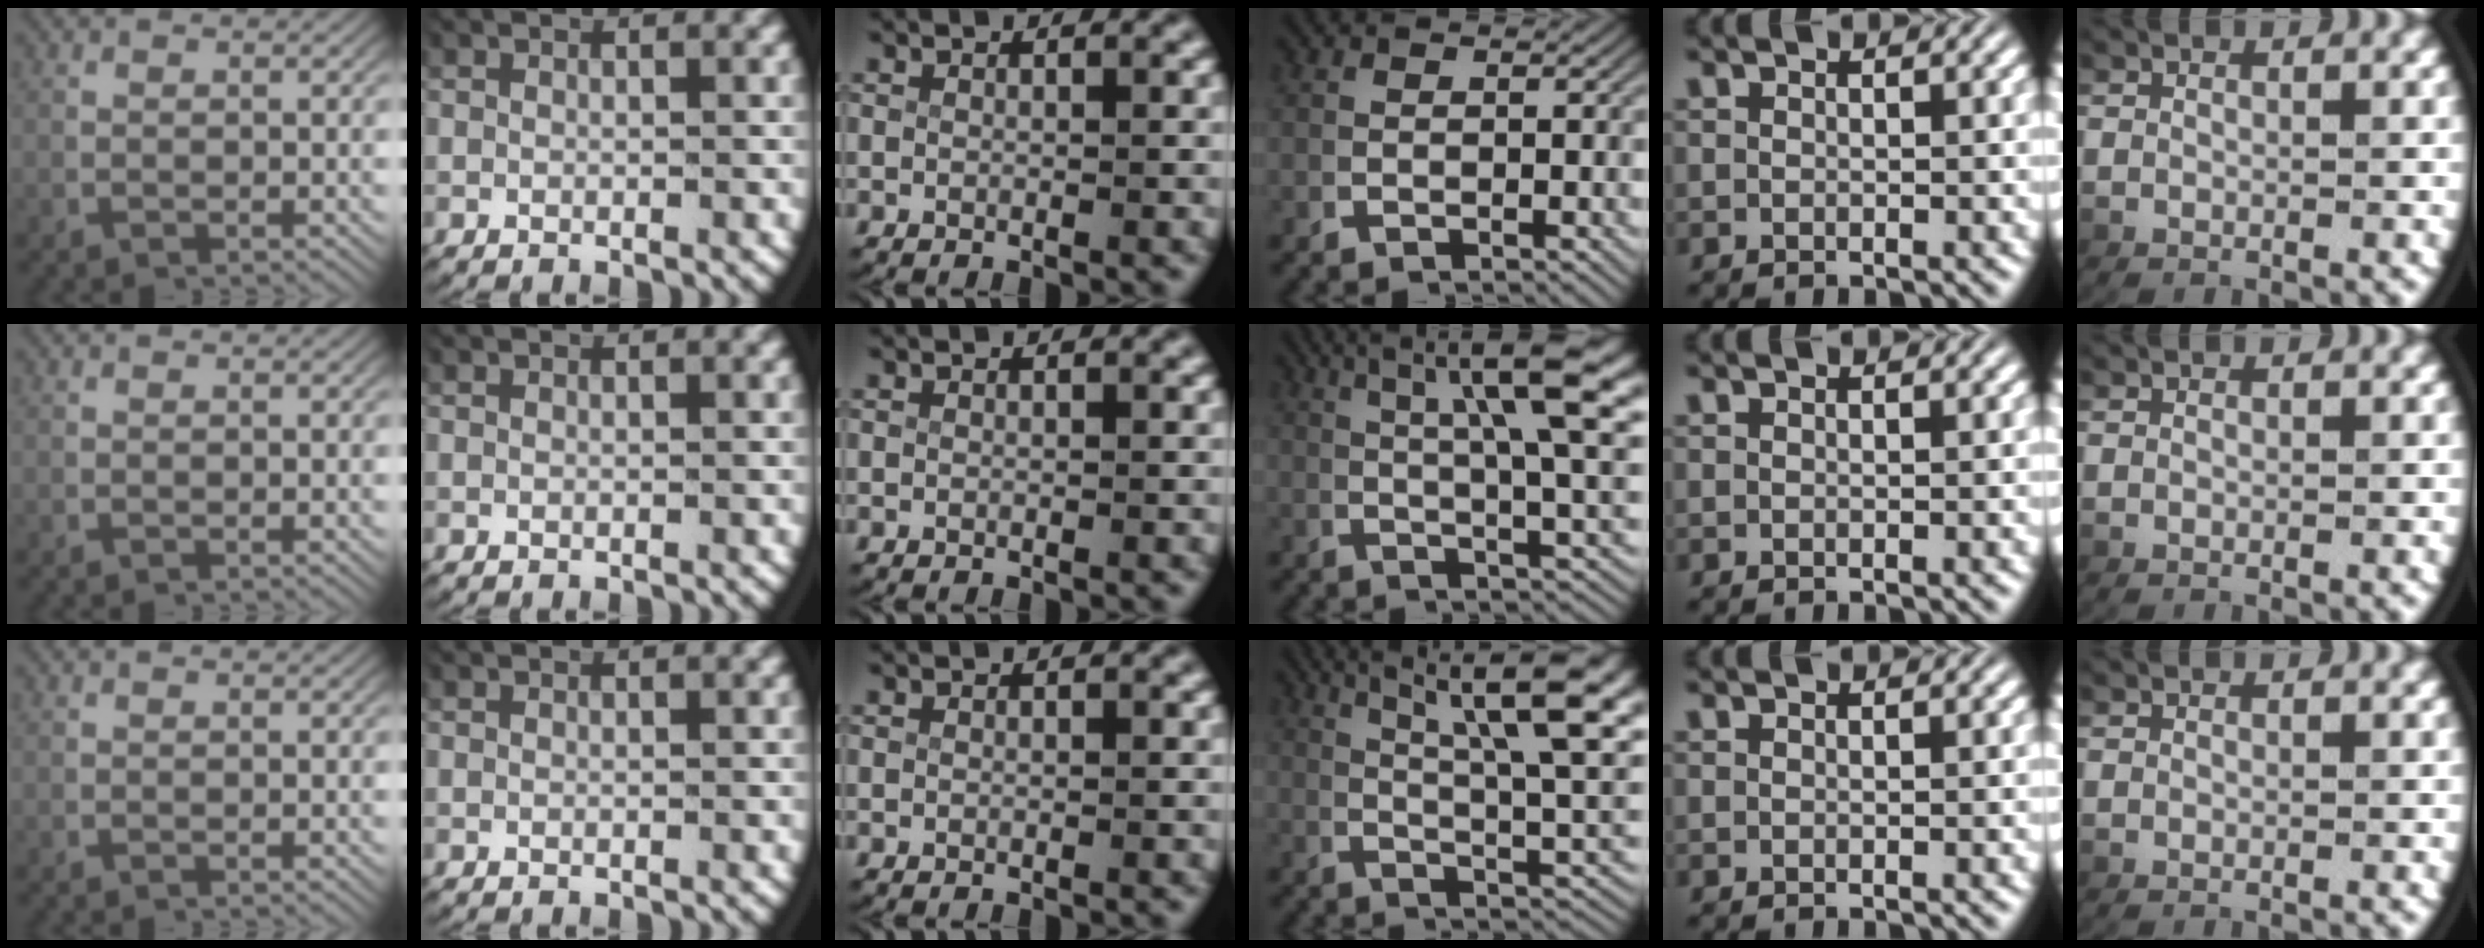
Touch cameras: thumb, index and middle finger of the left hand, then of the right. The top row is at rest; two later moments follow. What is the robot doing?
{"motion": "lift_and_place", "object": "plastic wrap"}